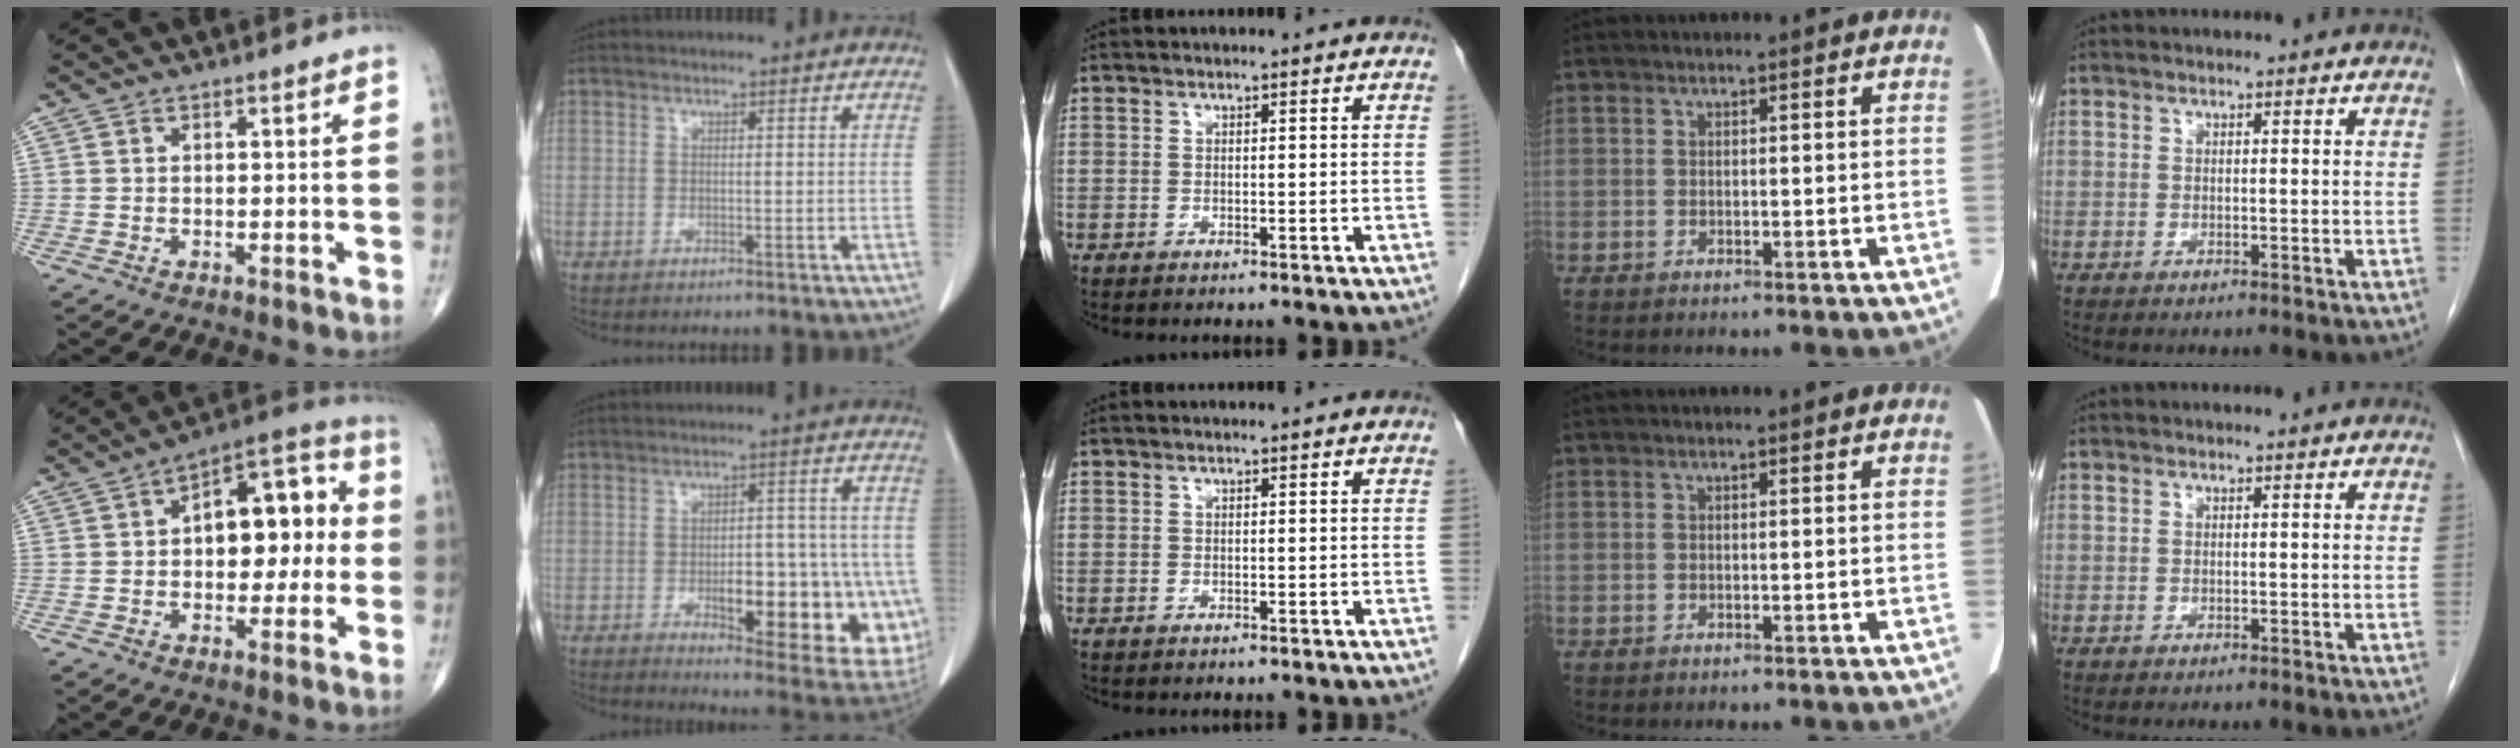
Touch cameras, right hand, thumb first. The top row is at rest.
{"thumb": {"total": 14.2, "force": [0.7, 8.0, 11.7], "torque": [-0.125, 0.042, 0.002]}, "index": {"total": 17.3, "force": [-4.7, 6.1, 15.5], "torque": [-0.122, 0.018, -0.037]}}